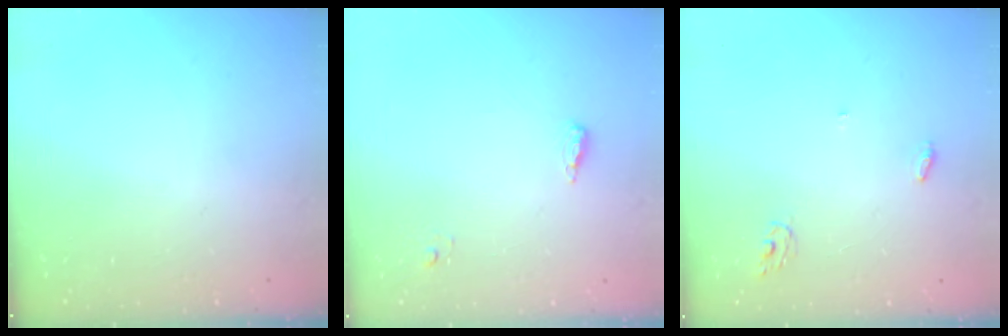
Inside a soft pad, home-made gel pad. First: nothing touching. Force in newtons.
{"total": 4.6, "press": 4.4, "slide": 1.1}
{"total": 3.7, "press": 3.7, "slide": 0.2}